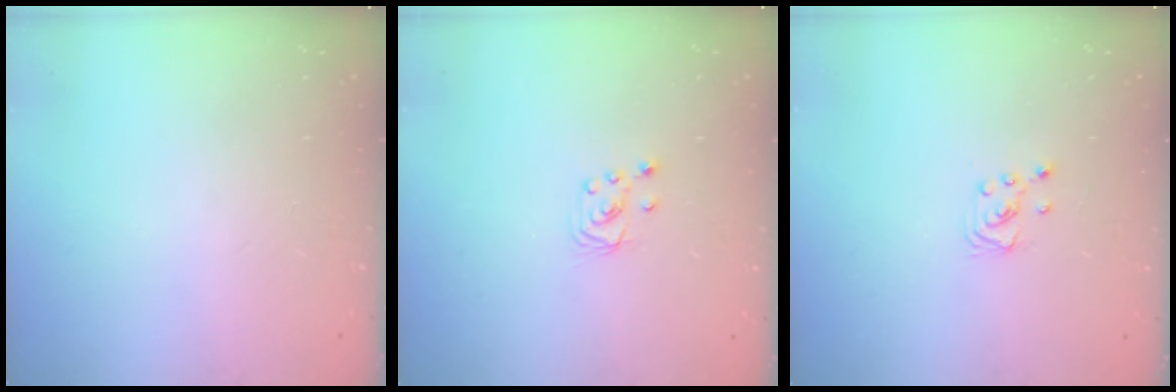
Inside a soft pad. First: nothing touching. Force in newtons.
{"total": 3.2, "press": 3.2, "slide": 0.2}
{"total": 2.3, "press": 2.3, "slide": 0.2}